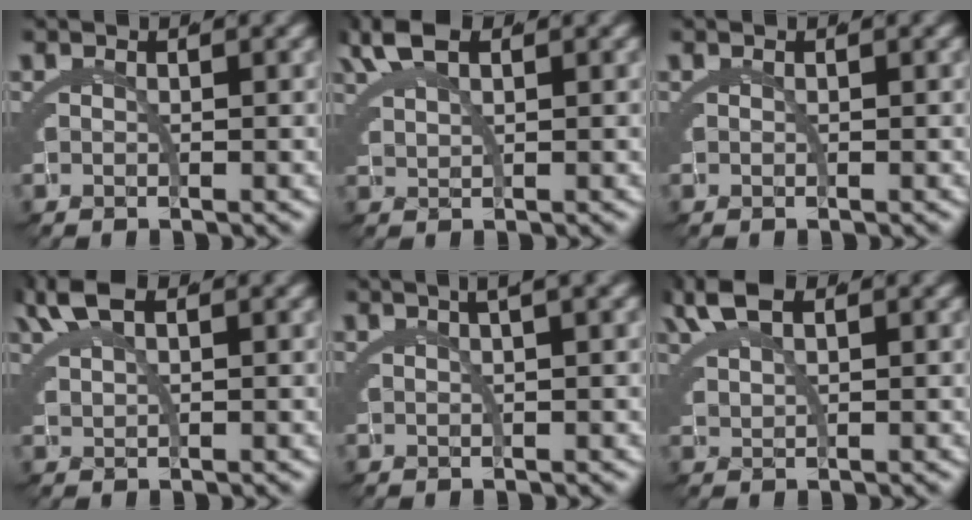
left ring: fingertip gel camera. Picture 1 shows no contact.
{"total": 2.6, "force": [2.2, 0.0, 1.5], "torque": [-0.037, 0.003, 0.046]}
{"total": 0.0}
{"total": 2.6, "force": [2.0, 0.1, 1.6], "torque": [-0.040, 0.005, 0.043]}
{"total": 2.0, "force": [1.1, -0.7, 1.5], "torque": [-0.005, 0.013, 0.018]}
{"total": 2.7, "force": [2.1, 0.1, 1.6], "torque": [-0.039, 0.003, 0.046]}